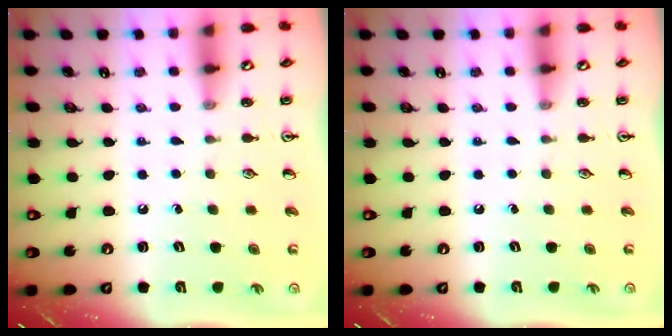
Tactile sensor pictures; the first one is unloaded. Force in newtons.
{"total": 0.0}